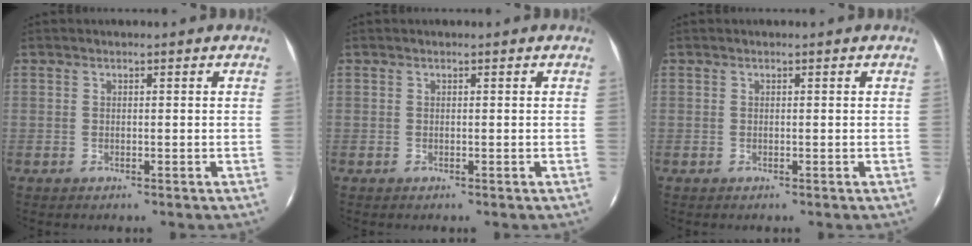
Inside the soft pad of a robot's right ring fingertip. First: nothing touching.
{"total": 0.0}
{"total": 0.0}